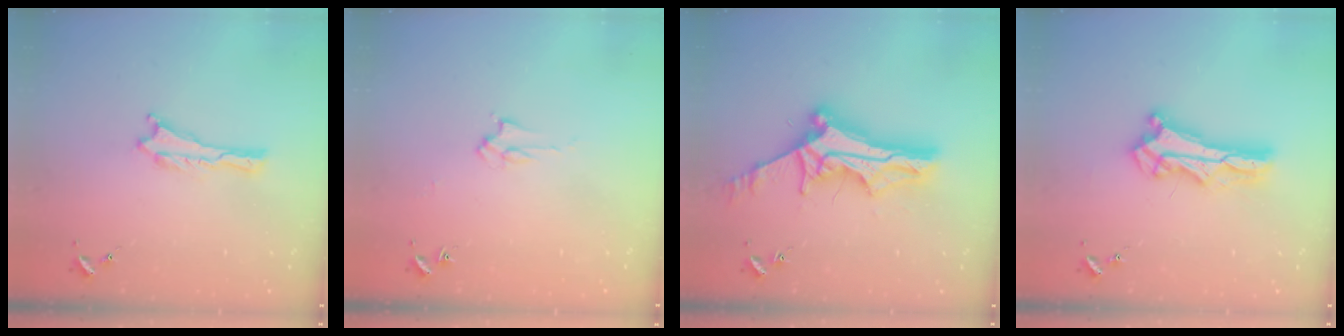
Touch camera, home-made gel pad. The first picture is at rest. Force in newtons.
{"total": 2.8, "press": 2.8, "slide": 0.4}
{"total": 12.6, "press": 12.6, "slide": 1.0}
{"total": 8.1, "press": 8.0, "slide": 0.6}